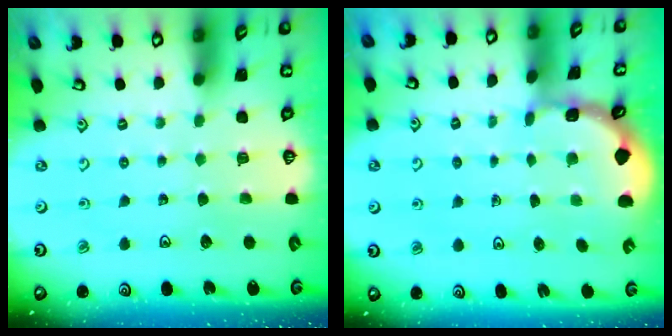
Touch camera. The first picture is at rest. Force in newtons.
{"total": 1.6, "press": 1.5, "slide": 0.2}